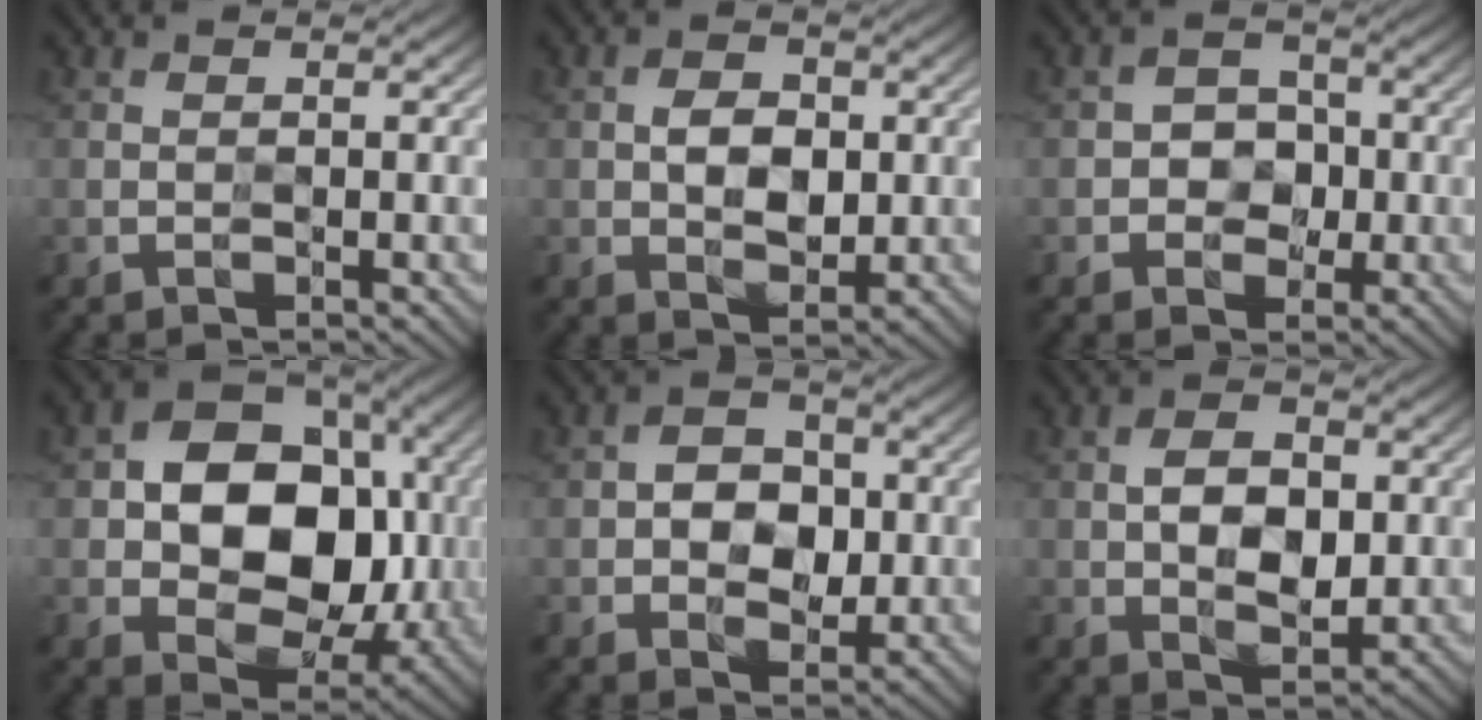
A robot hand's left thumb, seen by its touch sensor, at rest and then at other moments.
{"total": 4.5, "force": [0.2, 3.0, 3.4], "torque": [-0.059, -0.003, 0.002]}
{"total": 3.5, "force": [-0.7, 3.0, 1.7], "torque": [-0.016, -0.005, -0.022]}
{"total": 13.7, "force": [0.7, 10.1, 9.2], "torque": [-0.138, -0.003, 0.012]}
{"total": 5.1, "force": [-0.4, 3.8, 3.4], "torque": [-0.052, -0.002, -0.010]}
{"total": 5.9, "force": [0.2, 3.5, 4.7], "torque": [-0.086, -0.003, 0.003]}